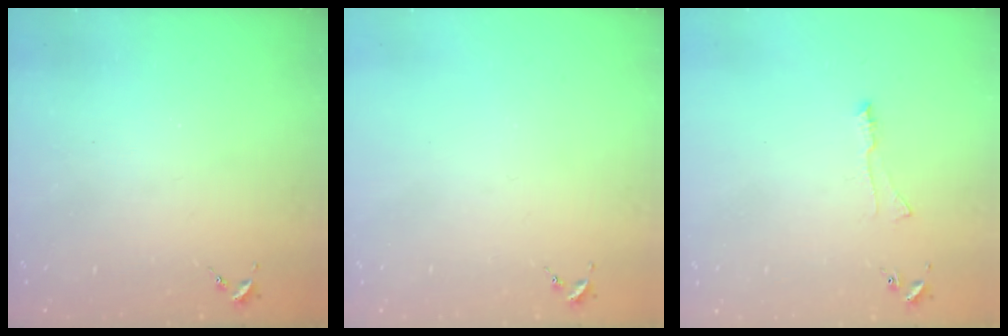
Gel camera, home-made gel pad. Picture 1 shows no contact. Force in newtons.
{"total": 0.0}
{"total": 4.2, "press": 4.2, "slide": 0.6}